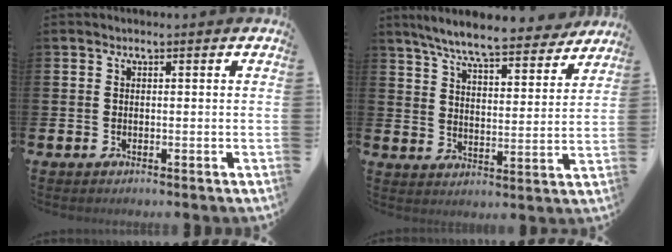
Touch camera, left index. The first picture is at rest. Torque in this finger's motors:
{"motor_torque": [0.41, -0.46, 0.78, 0.21]}